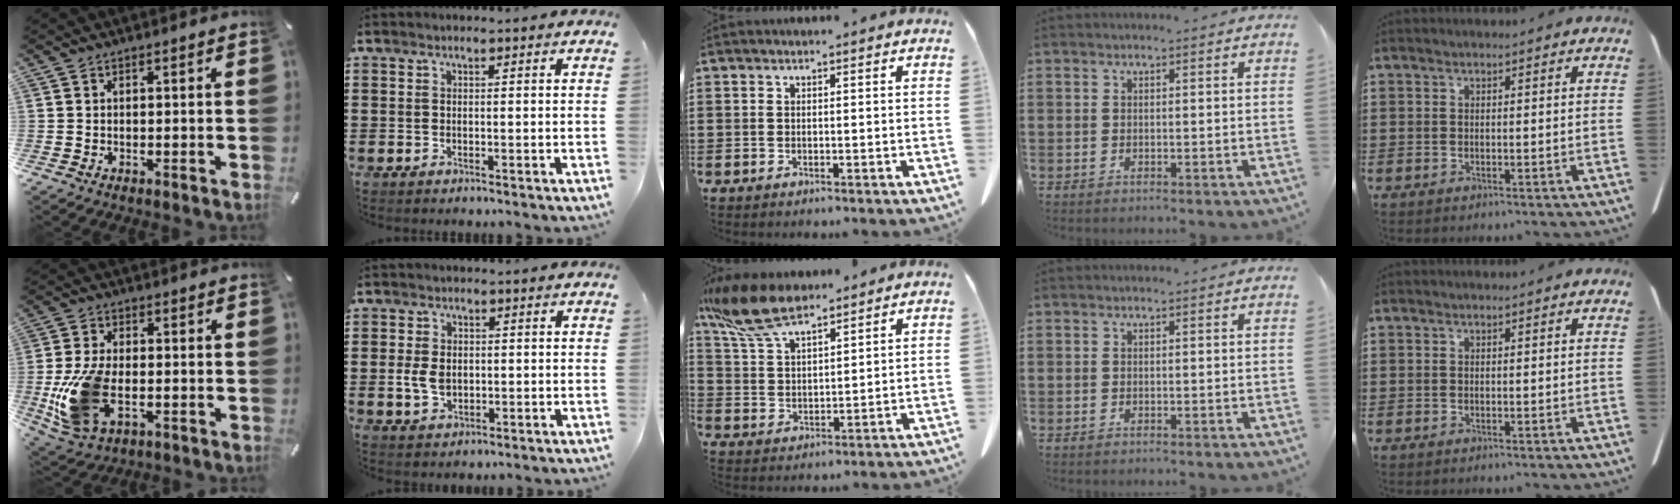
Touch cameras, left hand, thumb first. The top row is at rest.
{"thumb": {"total": 15.1, "force": [-3.3, 8.9, 11.7], "torque": [-0.260, -0.008, -0.054]}, "index": {"total": 4.2, "force": [-0.2, 3.0, 2.9], "torque": [-0.075, 0.004, -0.009]}, "middle": {"total": 10.3, "force": [7.9, 3.3, 5.9], "torque": [-0.149, -0.019, 0.147]}}